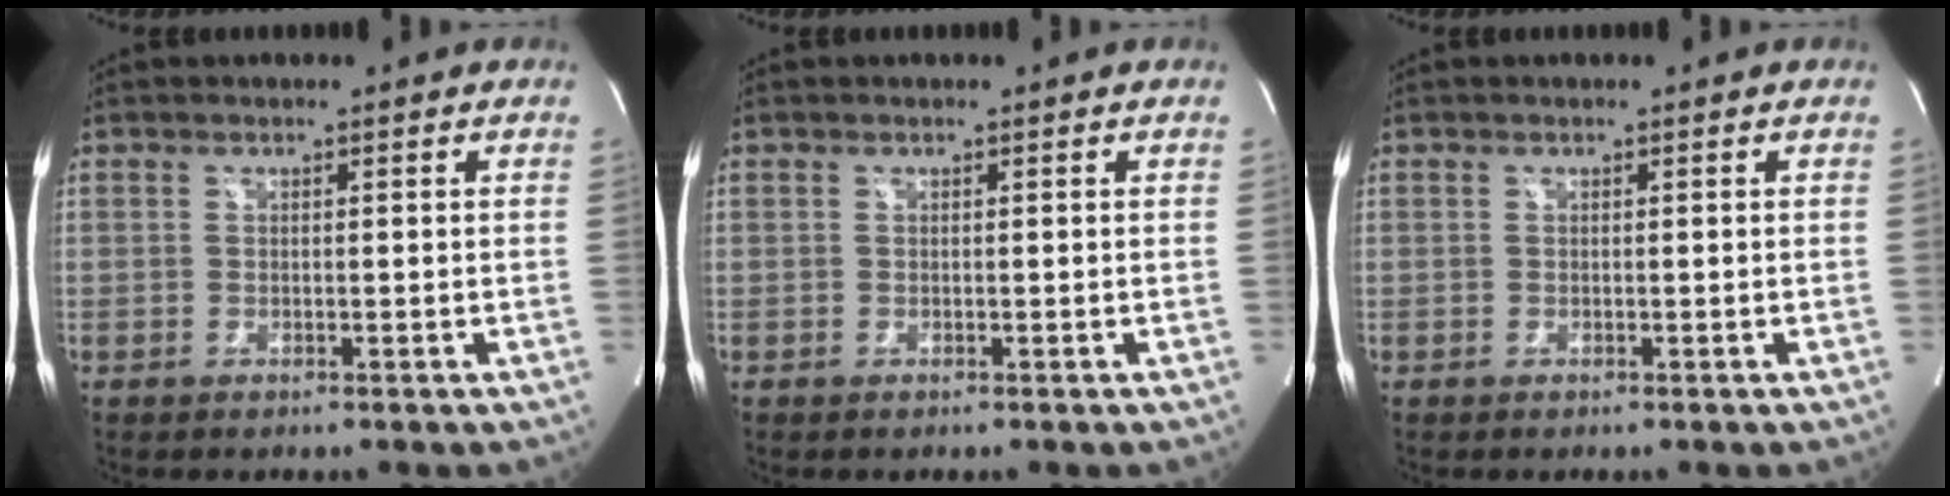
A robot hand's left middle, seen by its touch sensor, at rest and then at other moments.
{"total": 0.0}
{"total": 0.0}